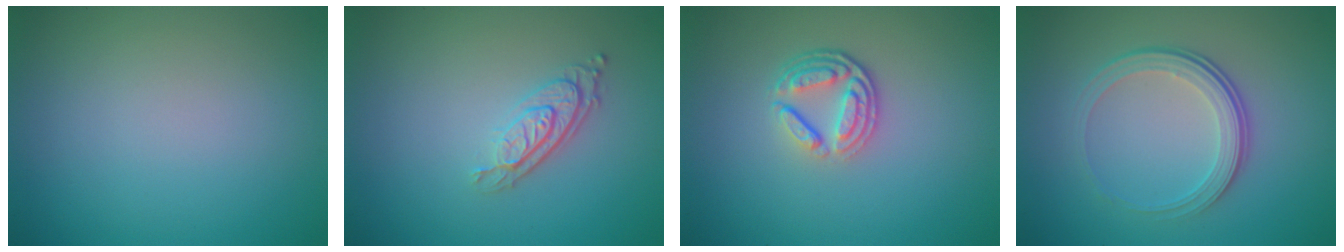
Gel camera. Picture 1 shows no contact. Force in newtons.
{"total": 3.0, "press": 2.2, "slide": 2.0}
{"total": 3.8, "press": 2.8, "slide": 2.6}
{"total": 4.1, "press": 2.7, "slide": 3.0}